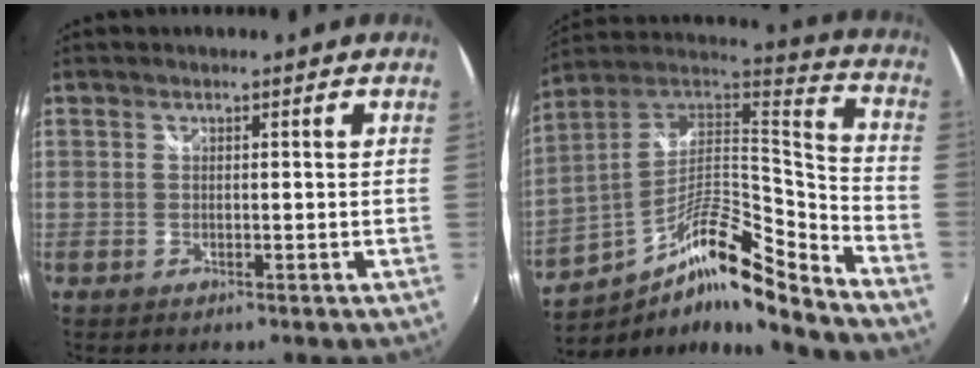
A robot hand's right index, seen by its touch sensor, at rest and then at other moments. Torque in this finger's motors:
{"motor_torque": [-1.01, -1.13, -0.22, -0.04]}